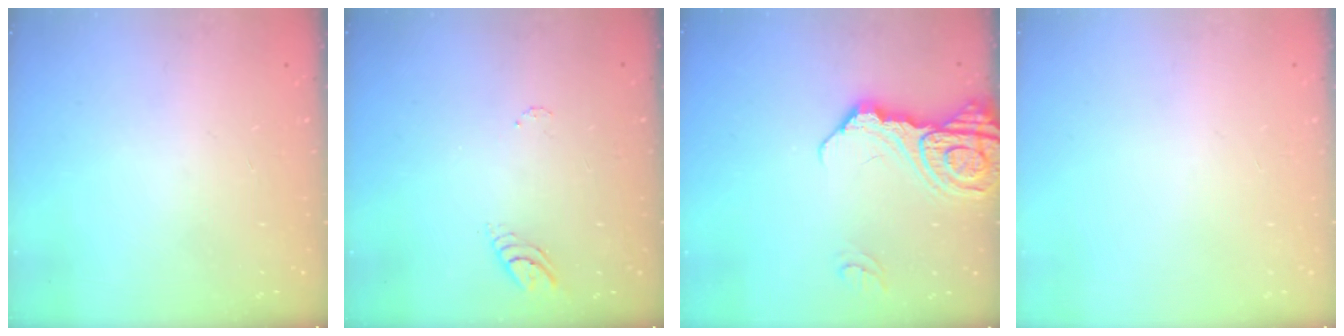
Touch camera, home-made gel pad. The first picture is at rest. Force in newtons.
{"total": 3.6, "press": 3.5, "slide": 0.4}
{"total": 14.7, "press": 14.6, "slide": 1.7}
{"total": 0.0}